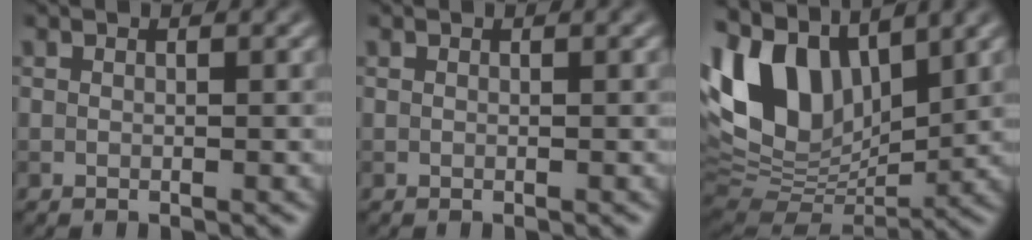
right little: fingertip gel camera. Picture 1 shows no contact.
{"total": 0.0}
{"total": 12.8, "force": [5.1, 7.6, 8.9], "torque": [-0.196, 0.017, 0.091]}